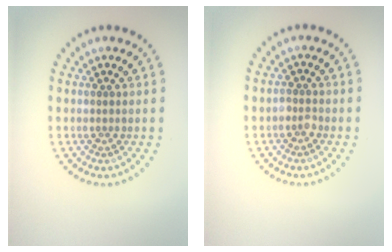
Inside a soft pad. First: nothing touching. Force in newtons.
{"total": 1.1, "press": 1.0, "slide": 0.4}